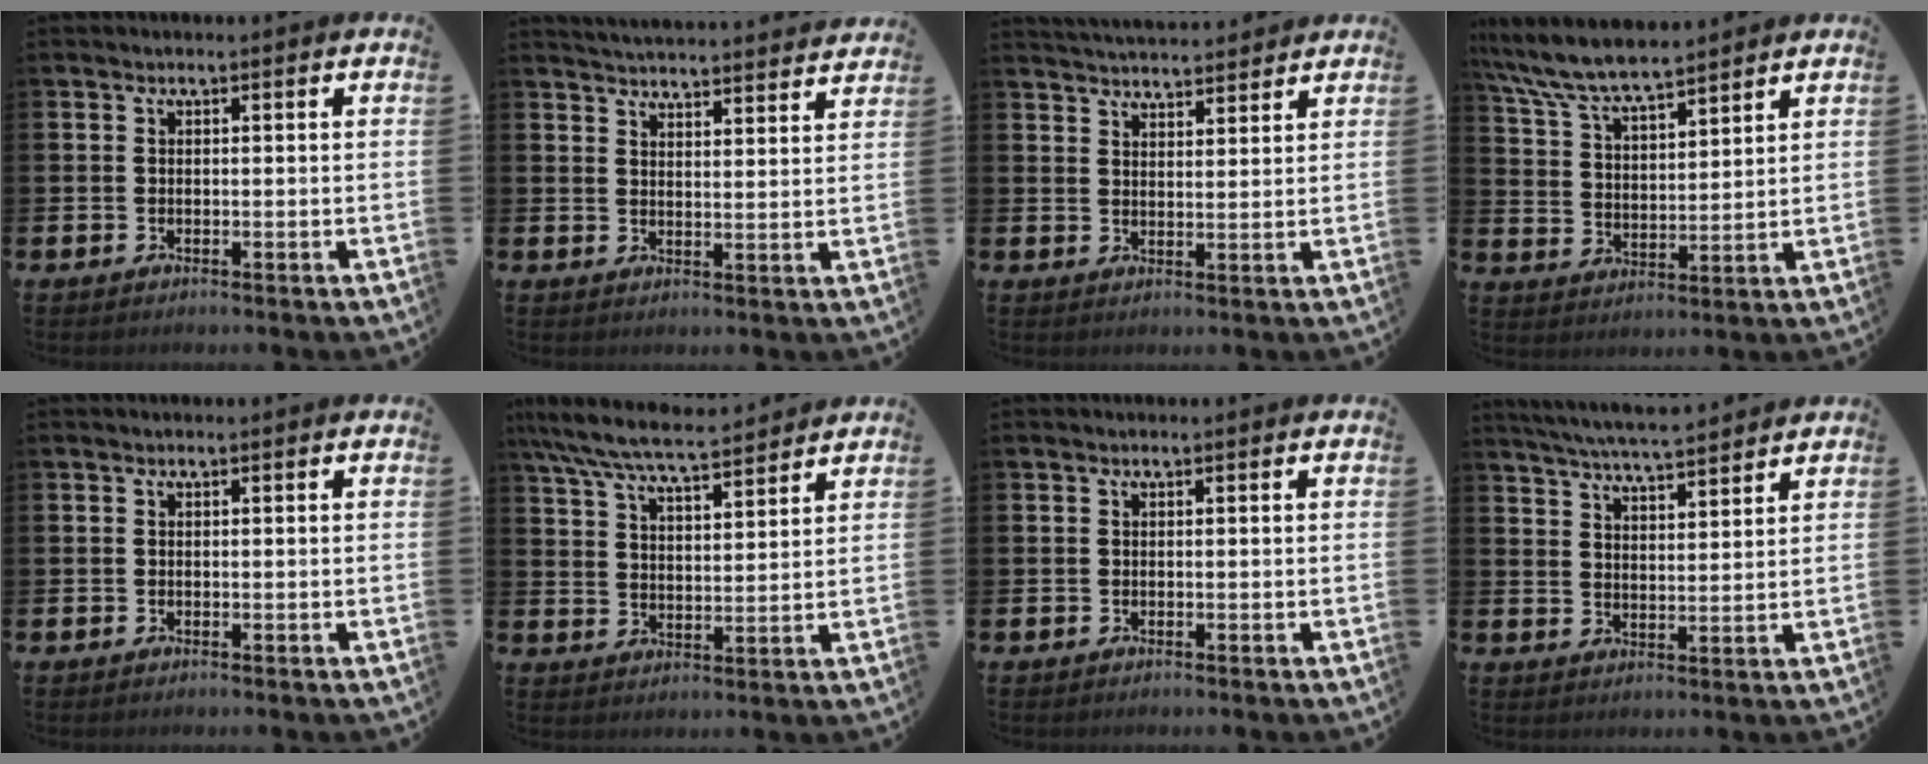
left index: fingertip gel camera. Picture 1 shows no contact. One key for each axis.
{"total": 4.6, "fx": 4.6, "fy": -0.1, "fz": -0.1, "tx": -0.005, "ty": -0.035, "tz": 0.082}
{"total": 4.1, "fx": 4.1, "fy": 0.3, "fz": -0.2, "tx": -0.005, "ty": -0.024, "tz": 0.075}
{"total": 7.7, "fx": 7.3, "fy": 1.0, "fz": 2.2, "tx": -0.077, "ty": -0.035, "tz": 0.132}
{"total": 0.0}
{"total": 7.9, "fx": 7.3, "fy": 1.1, "fz": 2.8, "tx": -0.084, "ty": -0.038, "tz": 0.131}
{"total": 0.0}
{"total": 5.9, "fx": 5.8, "fy": 0.1, "fz": 1.1, "tx": -0.045, "ty": -0.028, "tz": 0.105}